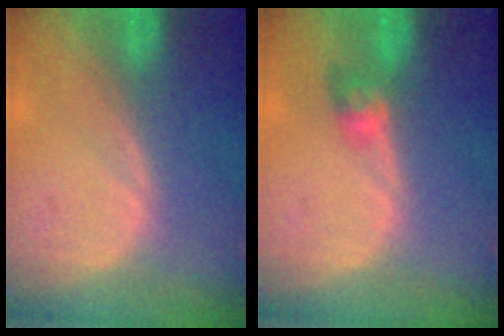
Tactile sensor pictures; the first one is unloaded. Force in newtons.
{"total": 2.8, "press": 2.5, "slide": 1.3}